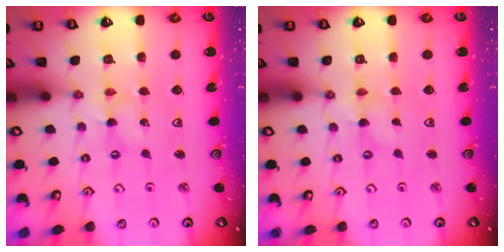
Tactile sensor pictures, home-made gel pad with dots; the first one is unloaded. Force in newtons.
{"total": 0.0}